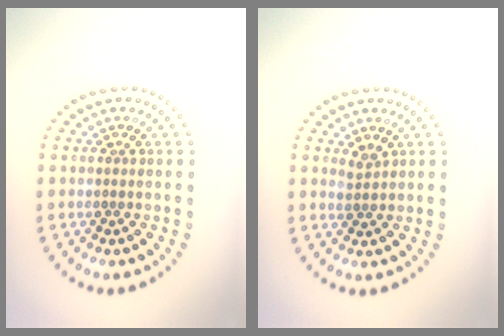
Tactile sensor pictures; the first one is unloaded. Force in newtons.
{"total": 1.1, "press": 0.8, "slide": 0.7}